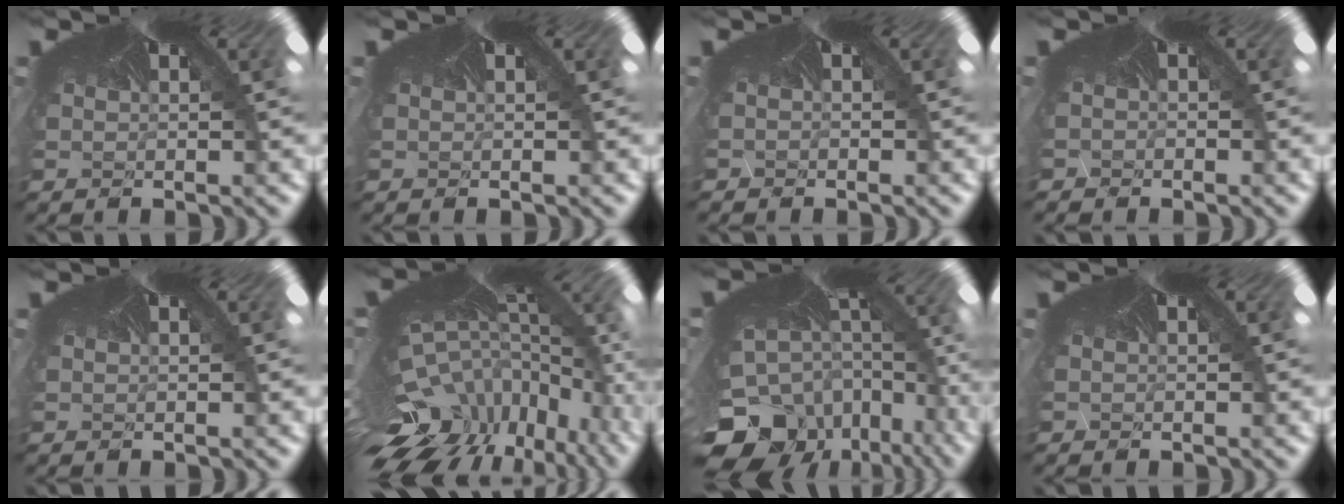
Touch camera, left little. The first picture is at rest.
{"total": 0.0}
{"total": 0.9, "force": [-0.7, 0.5, 0.1], "torque": [-0.012, -0.019, -0.004]}
{"total": 1.3, "force": [-1.1, 0.7, 0.1], "torque": [-0.013, -0.022, -0.005]}
{"total": 0.0}
{"total": 9.3, "force": [-9.0, 2.1, 1.2], "torque": [-0.050, -0.087, -0.106]}
{"total": 11.4, "force": [-10.6, 3.9, 0.6], "torque": [-0.058, -0.102, -0.139]}
{"total": 0.0}